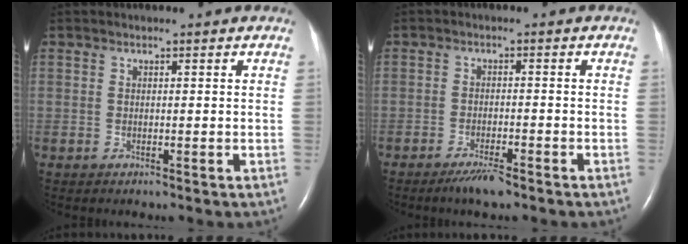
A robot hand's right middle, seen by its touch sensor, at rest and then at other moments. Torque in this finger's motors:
{"motor_torque": [0.37, -0.46, 0.06, 0.02]}